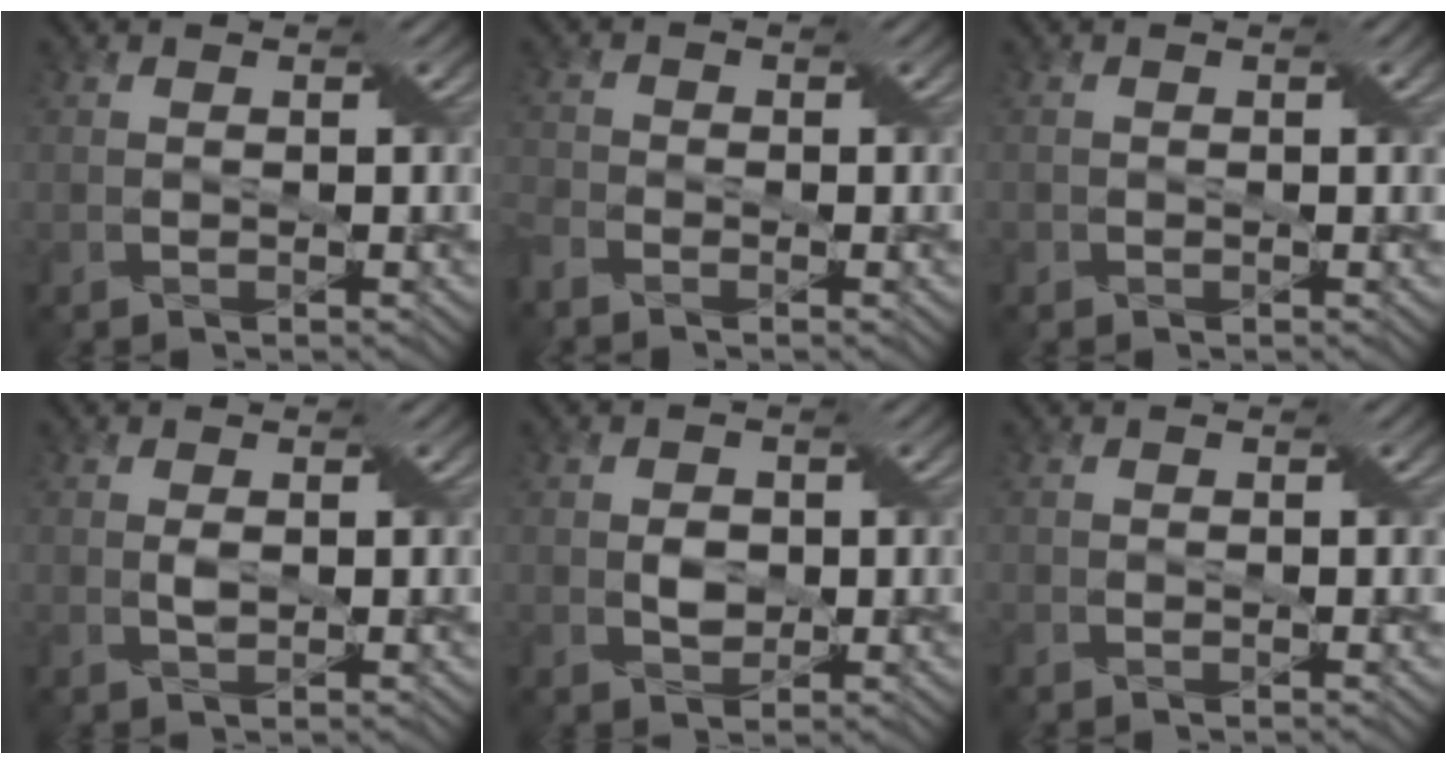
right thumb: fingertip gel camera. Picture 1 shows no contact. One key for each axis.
{"total": 2.5, "fx": -2.1, "fy": 1.1, "fz": 0.9, "tx": -0.030, "ty": -0.007, "tz": -0.054}
{"total": 0.6, "fx": -0.2, "fy": 0.5, "fz": 0.3, "tx": -0.007, "ty": -0.001, "tz": -0.002}
{"total": 1.1, "fx": 0.1, "fy": 0.5, "fz": 0.9, "tx": -0.021, "ty": 0.000, "tz": 0.004}
{"total": 2.1, "fx": -0.1, "fy": 1.7, "fz": 1.3, "tx": -0.028, "ty": -0.002, "tz": -0.002}
{"total": 0.5, "fx": -0.3, "fy": 0.4, "fz": 0.2, "tx": -0.004, "ty": -0.003, "tz": -0.003}